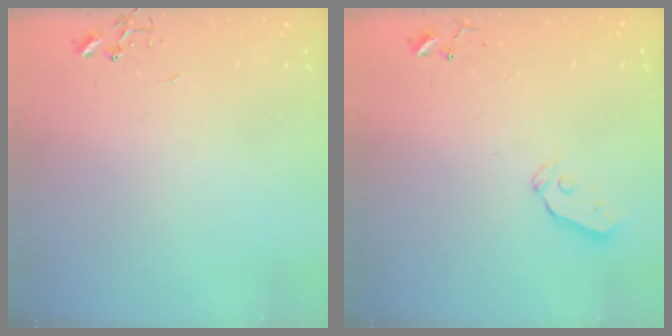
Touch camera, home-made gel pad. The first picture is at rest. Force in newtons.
{"total": 4.9, "press": 4.8, "slide": 0.9}